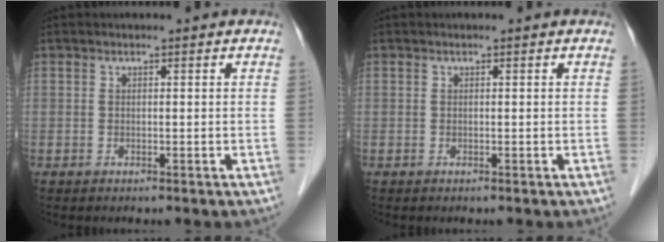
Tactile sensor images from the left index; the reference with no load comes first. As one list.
[{"total": 0.0}]